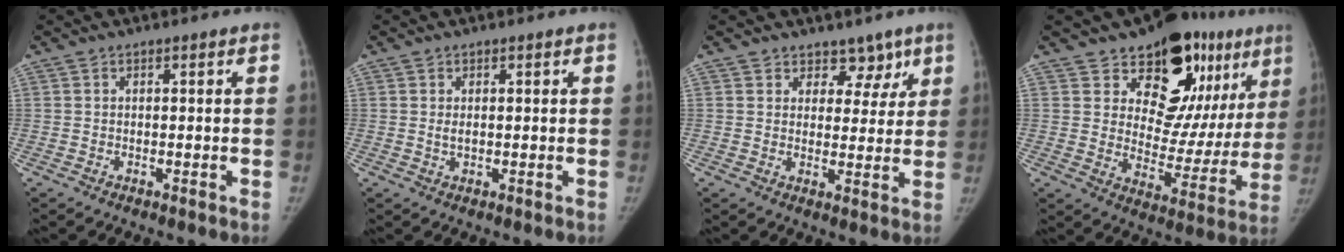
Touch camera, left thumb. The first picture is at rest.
{"total": 1.3, "force": [0.3, 0.9, 0.9], "torque": [-0.013, -0.004, 0.008]}
{"total": 5.8, "force": [4.1, 4.0, 0.9], "torque": [0.034, -0.021, 0.056]}
{"total": 21.1, "force": [13.1, 11.3, 12.1], "torque": [-0.101, -0.069, 0.181]}